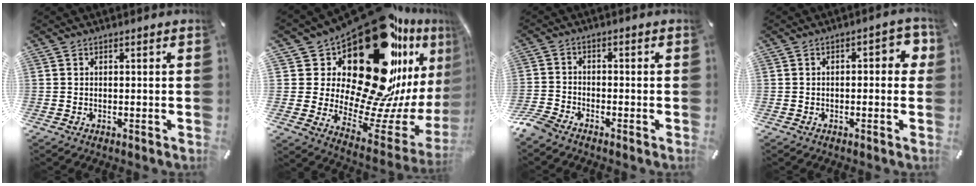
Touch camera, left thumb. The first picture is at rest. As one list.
[{"total": 35.2, "force": [17.8, 16.5, 25.5], "torque": [-0.394, -0.195, 0.341]}, {"total": 4.0, "force": [-3.5, 1.4, 1.4], "torque": [-0.049, 0.007, -0.075]}, {"total": 4.9, "force": [-0.4, 2.4, 4.3], "torque": [-0.055, 0.007, -0.014]}]